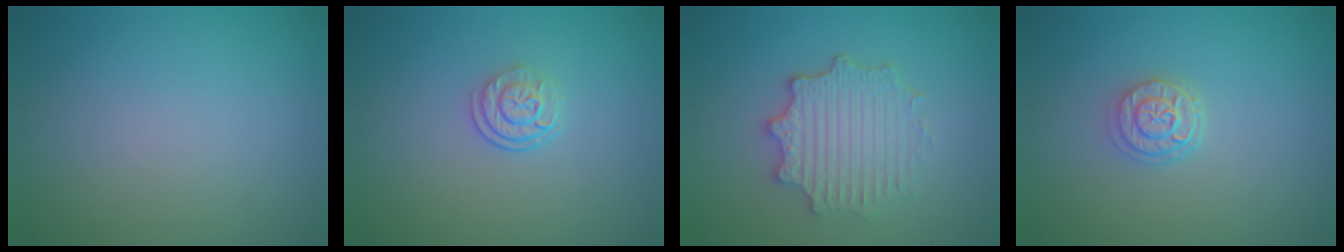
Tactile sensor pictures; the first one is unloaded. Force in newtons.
{"total": 2.5, "press": 1.8, "slide": 1.8}
{"total": 4.4, "press": 3.6, "slide": 2.5}
{"total": 2.6, "press": 2.2, "slide": 1.5}